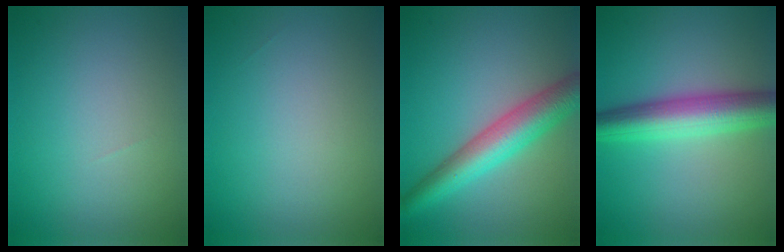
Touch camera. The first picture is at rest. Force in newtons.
{"total": 0.0}
{"total": 6.2, "press": 6.2, "slide": 0.1}
{"total": 6.5, "press": 6.5, "slide": 0.1}